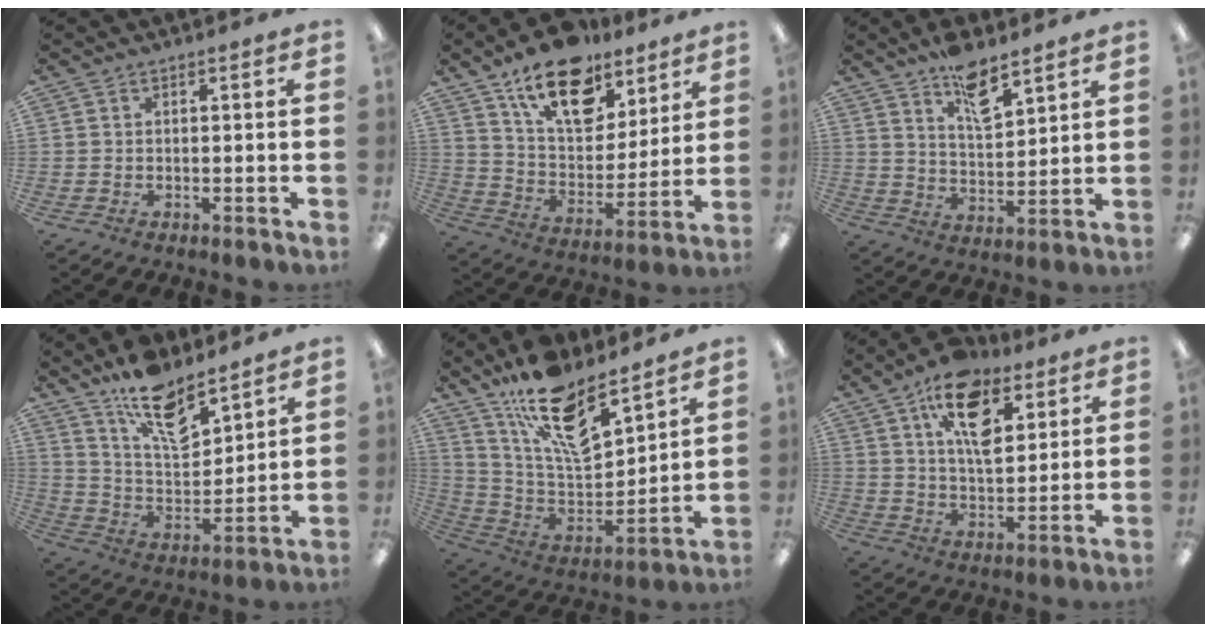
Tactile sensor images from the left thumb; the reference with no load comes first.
{"total": 19.0, "force": [12.4, 10.2, 10.0], "torque": [-0.159, -0.070, 0.219]}
{"total": 9.6, "force": [7.3, 3.4, 5.1], "torque": [-0.081, -0.042, 0.128]}
{"total": 15.2, "force": [11.2, 6.1, 8.2], "torque": [-0.136, -0.067, 0.195]}
{"total": 18.2, "force": [13.5, 6.9, 10.0], "torque": [-0.184, -0.090, 0.241]}
{"total": 16.0, "force": [8.7, 8.5, 10.3], "torque": [-0.154, -0.027, 0.149]}